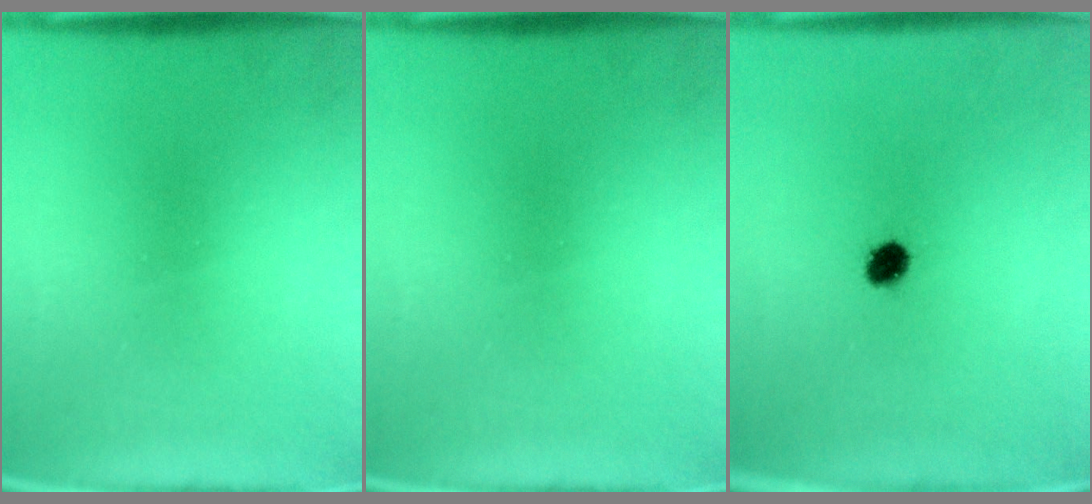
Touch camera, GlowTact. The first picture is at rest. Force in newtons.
{"total": 0.0}
{"total": 3.5}